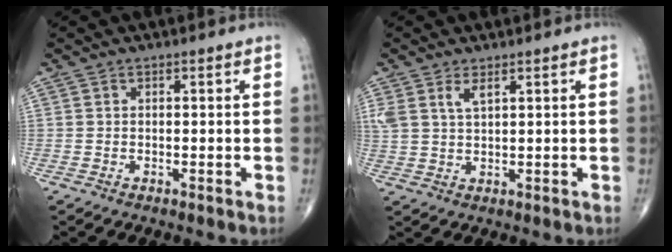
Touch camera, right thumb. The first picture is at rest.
{"total": 3.8, "force": [2.1, 1.5, 2.8], "torque": [-0.063, -0.001, 0.048]}